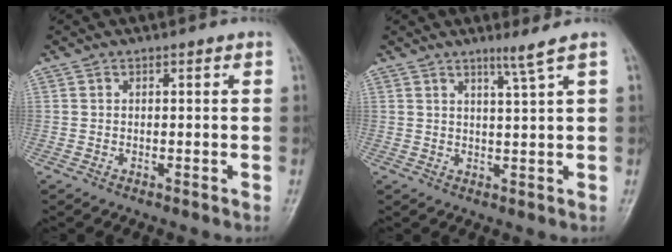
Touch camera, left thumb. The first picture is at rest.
{"total": 3.2, "force": [2.2, -1.1, 2.1], "torque": [-0.040, -0.020, 0.043]}